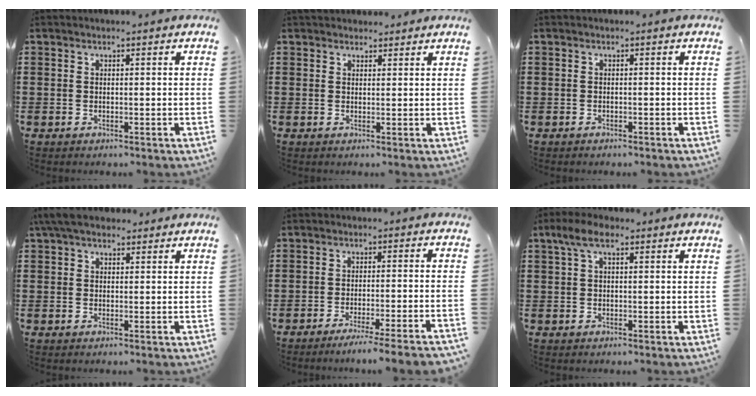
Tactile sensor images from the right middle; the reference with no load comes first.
{"total": 1.7, "force": [1.7, 0.4, 0.0], "torque": [0.004, 0.000, 0.031]}
{"total": 0.6, "force": [-0.6, 0.1, 0.2], "torque": [-0.005, -0.002, -0.010]}
{"total": 4.1, "force": [3.3, 1.3, 1.9], "torque": [-0.048, 0.006, 0.063]}
{"total": 3.9, "force": [-3.4, -0.7, 1.9], "torque": [-0.029, -0.012, -0.066]}
{"total": 4.4, "force": [2.3, 1.7, 3.4], "torque": [-0.072, 0.010, 0.039]}